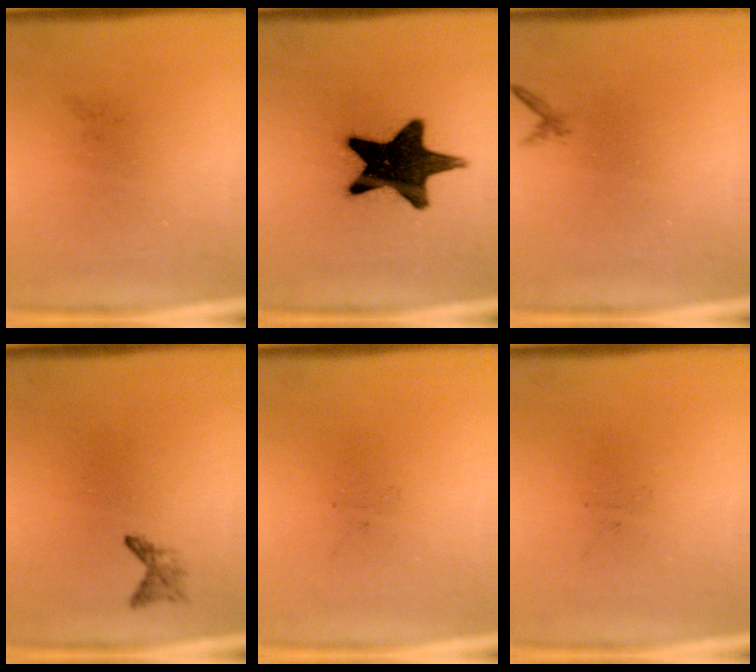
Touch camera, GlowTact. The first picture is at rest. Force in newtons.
{"total": 18.2}
{"total": 0.6}
{"total": 1.1}
{"total": 0.0}
{"total": 0.0}